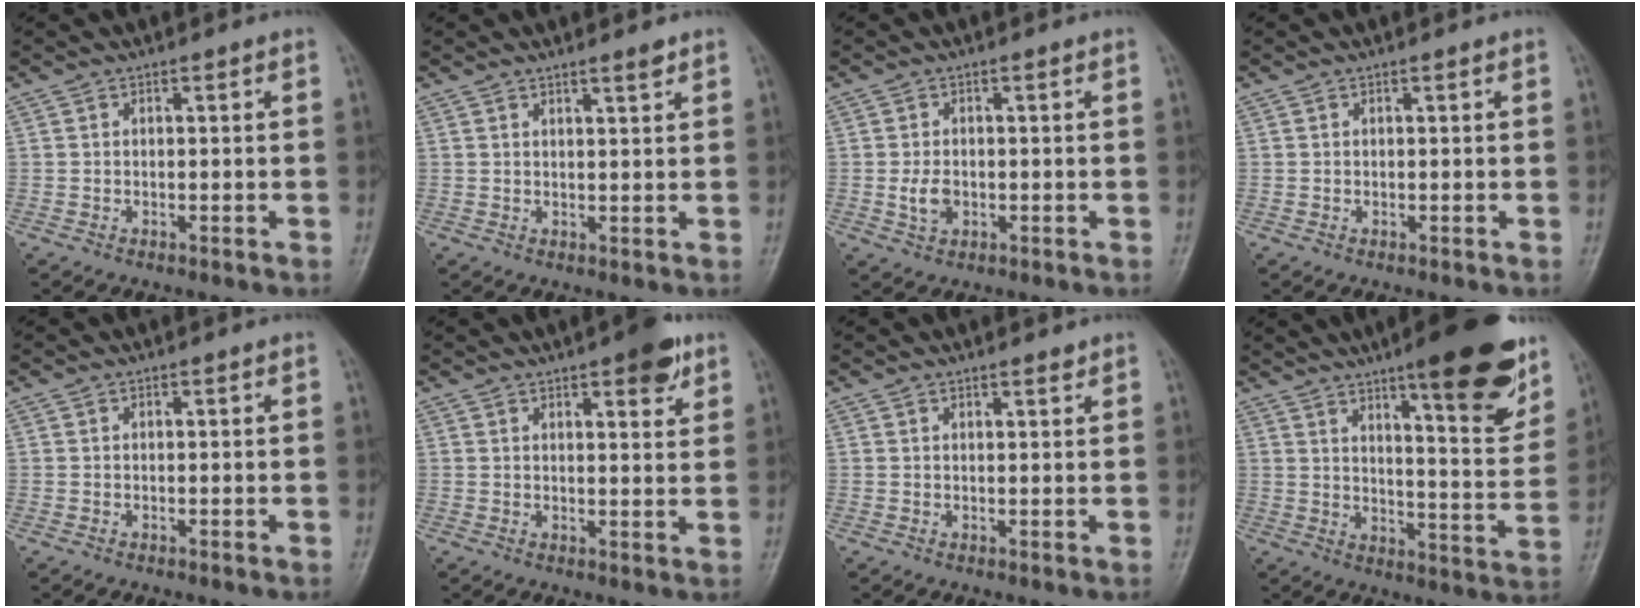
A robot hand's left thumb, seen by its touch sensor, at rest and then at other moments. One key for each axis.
{"total": 2.2, "fx": 1.7, "fy": 0.3, "fz": 1.3, "tx": -0.017, "ty": -0.013, "tz": 0.027}
{"total": 3.3, "fx": -0.4, "fy": 2.3, "fz": 2.3, "tx": -0.040, "ty": -0.002, "tz": -0.006}
{"total": 0.0}
{"total": 0.0}
{"total": 6.9, "fx": 4.1, "fy": 2.3, "fz": 5.1, "tx": -0.051, "ty": -0.017, "tz": 0.049}
{"total": 1.4, "fx": 1.2, "fy": 0.4, "fz": 0.7, "tx": -0.008, "ty": -0.008, "tz": 0.018}
{"total": 20.1, "fx": 12.4, "fy": 4.5, "fz": 15.2, "tx": -0.168, "ty": -0.064, "tz": 0.177}